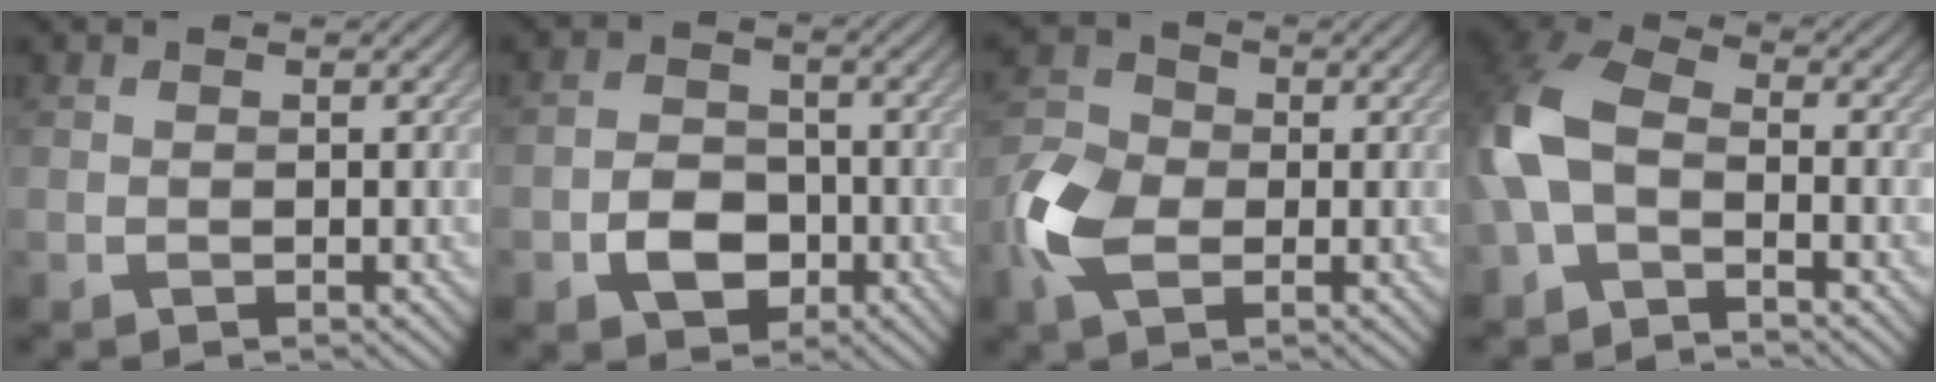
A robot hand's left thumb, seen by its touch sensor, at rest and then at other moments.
{"total": 5.1, "force": [-2.1, 3.7, 2.8], "torque": [-0.051, -0.002, -0.042]}
{"total": 7.0, "force": [-2.0, 4.8, 4.7], "torque": [-0.118, 0.003, -0.049]}
{"total": 8.0, "force": [-2.4, 4.7, 6.1], "torque": [-0.152, 0.004, -0.066]}